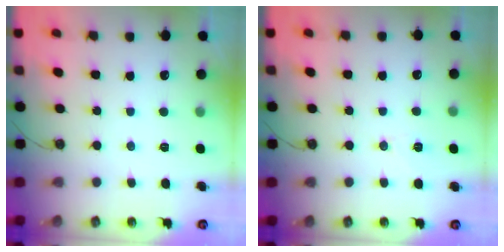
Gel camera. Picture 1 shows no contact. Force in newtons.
{"total": 6.5, "press": 6.4, "slide": 1.3}